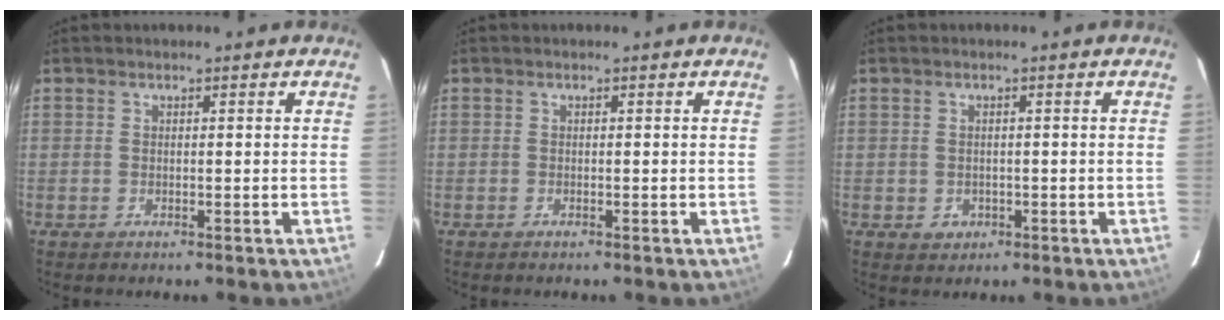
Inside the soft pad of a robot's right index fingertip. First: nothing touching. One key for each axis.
{"total": 0.0}
{"total": 2.2, "fx": -0.5, "fy": 2.1, "fz": 0.6, "tx": -0.010, "ty": 0.000, "tz": 0.000}